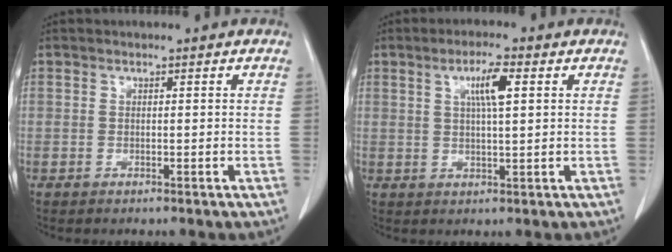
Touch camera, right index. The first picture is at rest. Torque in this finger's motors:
{"motor_torque": [0.62, 0.51, 0.09, 0.06]}